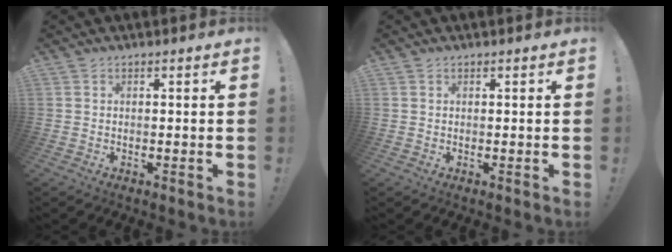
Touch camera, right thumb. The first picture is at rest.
{"total": 0.0}